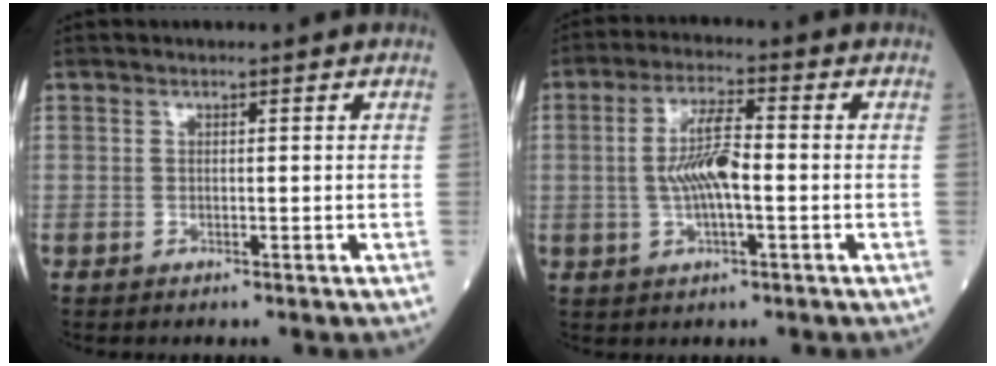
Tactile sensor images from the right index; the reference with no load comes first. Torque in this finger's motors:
{"motor_torque": [0.25, -0.08, 0.17, 0.10]}